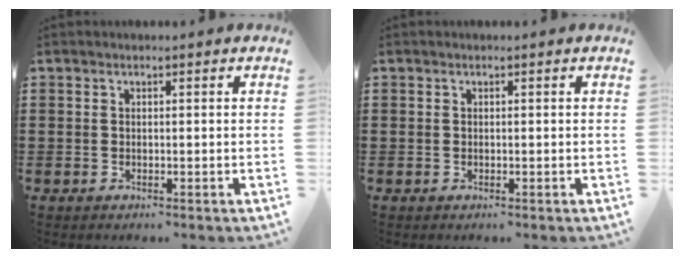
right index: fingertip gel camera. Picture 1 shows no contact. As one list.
[{"total": 0.0}]